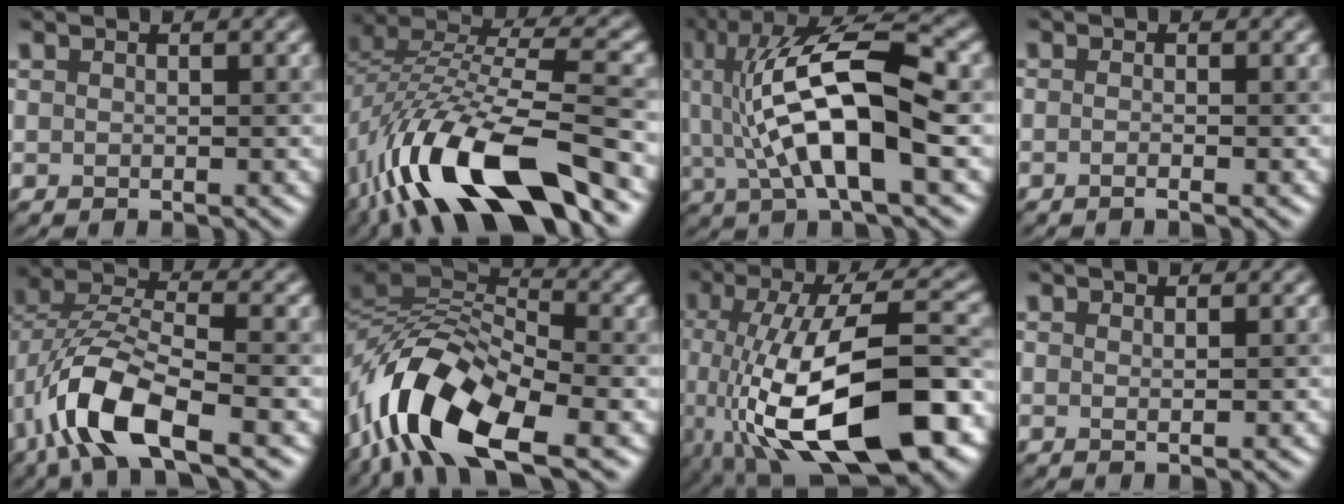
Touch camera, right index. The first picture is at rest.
{"total": 14.1, "force": [-7.5, 4.2, 11.2], "torque": [-0.209, 0.013, -0.136]}
{"total": 12.2, "force": [0.7, 4.1, 11.5], "torque": [-0.206, 0.015, 0.008]}
{"total": 1.0, "force": [-0.5, 0.2, 0.8], "torque": [-0.013, -0.009, -0.013]}
{"total": 8.9, "force": [-4.1, 3.6, 7.0], "torque": [-0.149, 0.004, -0.085]}
{"total": 13.3, "force": [-5.9, 5.8, 10.4], "torque": [-0.194, 0.013, -0.124]}
{"total": 16.1, "force": [-5.4, 6.1, 13.9], "torque": [-0.215, -0.001, -0.089]}
{"total": 0.6, "force": [0.2, 0.1, 0.5], "torque": [-0.007, -0.001, 0.004]}